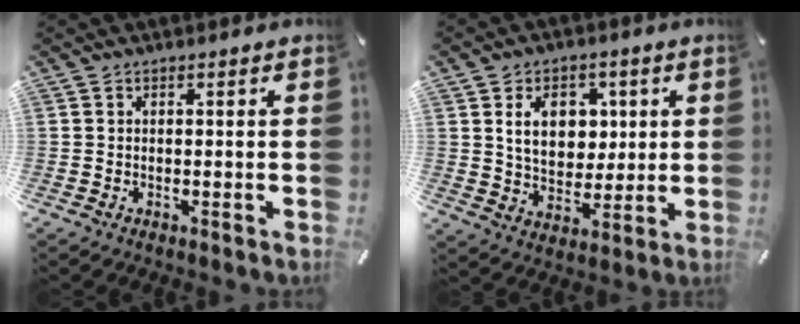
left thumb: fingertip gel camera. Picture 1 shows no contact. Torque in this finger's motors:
{"motor_torque": [1.51, 1.42, 0.42, -0.17, 0.12]}